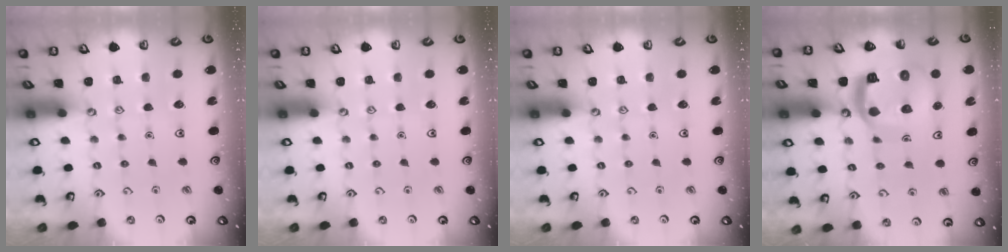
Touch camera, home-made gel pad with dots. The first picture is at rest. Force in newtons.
{"total": 0.0}
{"total": 0.0}
{"total": 14.7, "press": 14.6, "slide": 1.8}